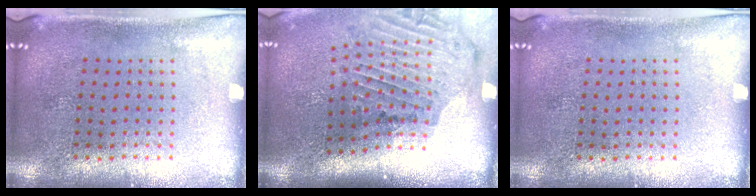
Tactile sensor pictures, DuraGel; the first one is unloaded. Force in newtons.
{"total": 2.0, "press": 1.7, "slide": 1.1}
{"total": 0.0}